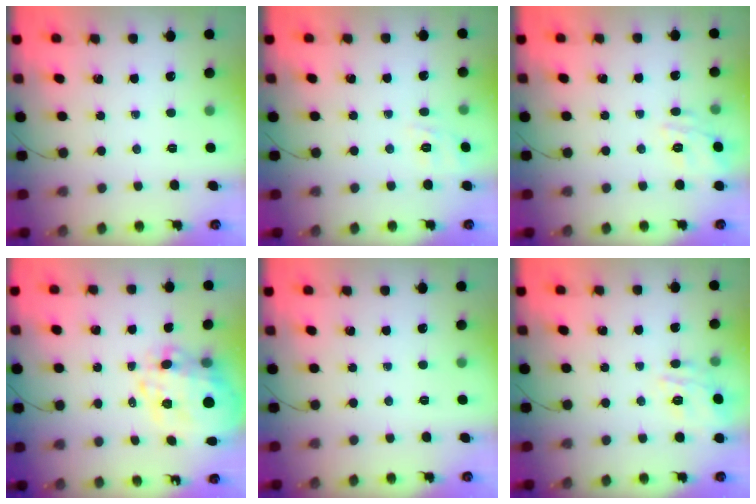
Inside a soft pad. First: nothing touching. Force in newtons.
{"total": 2.1, "press": 0.8, "slide": 1.9}
{"total": 11.0, "press": 11.0, "slide": 1.4}
{"total": 12.2, "press": 11.9, "slide": 2.8}
{"total": 0.0}
{"total": 10.5, "press": 10.5, "slide": 0.8}